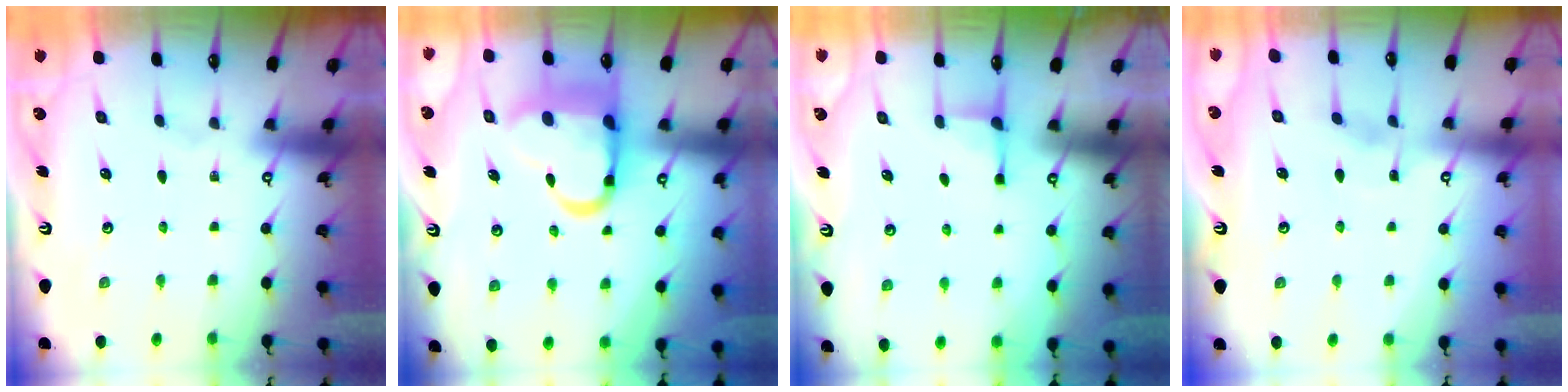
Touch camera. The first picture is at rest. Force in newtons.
{"total": 14.7, "press": 14.6, "slide": 1.6}
{"total": 2.5, "press": 2.5, "slide": 0.5}
{"total": 3.2, "press": 3.2, "slide": 0.4}